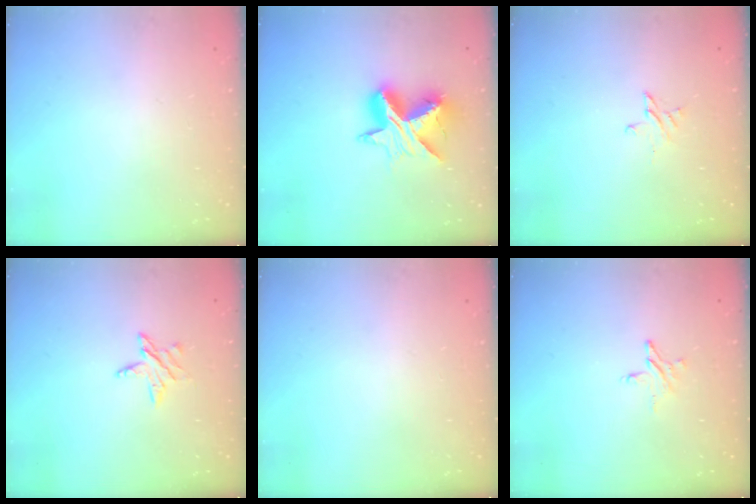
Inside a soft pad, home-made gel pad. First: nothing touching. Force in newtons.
{"total": 13.0, "press": 13.0, "slide": 0.9}
{"total": 2.3, "press": 2.3, "slide": 0.2}
{"total": 5.9, "press": 5.9, "slide": 0.6}
{"total": 0.0}
{"total": 3.8, "press": 3.8, "slide": 0.3}